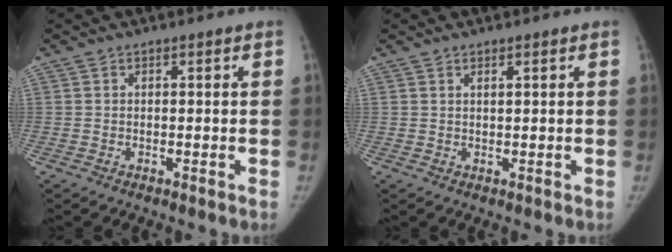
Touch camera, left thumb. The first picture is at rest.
{"total": 0.7, "force": [0.5, 0.0, 0.5], "torque": [-0.007, -0.003, 0.011]}